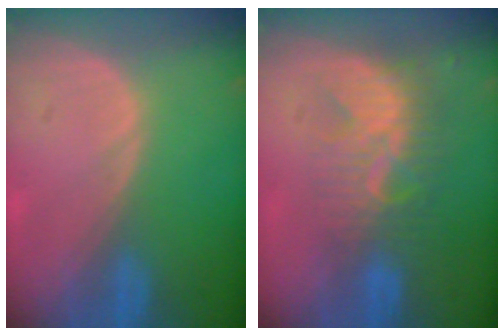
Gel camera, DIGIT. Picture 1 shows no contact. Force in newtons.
{"total": 8.7, "press": 7.6, "slide": 4.3}